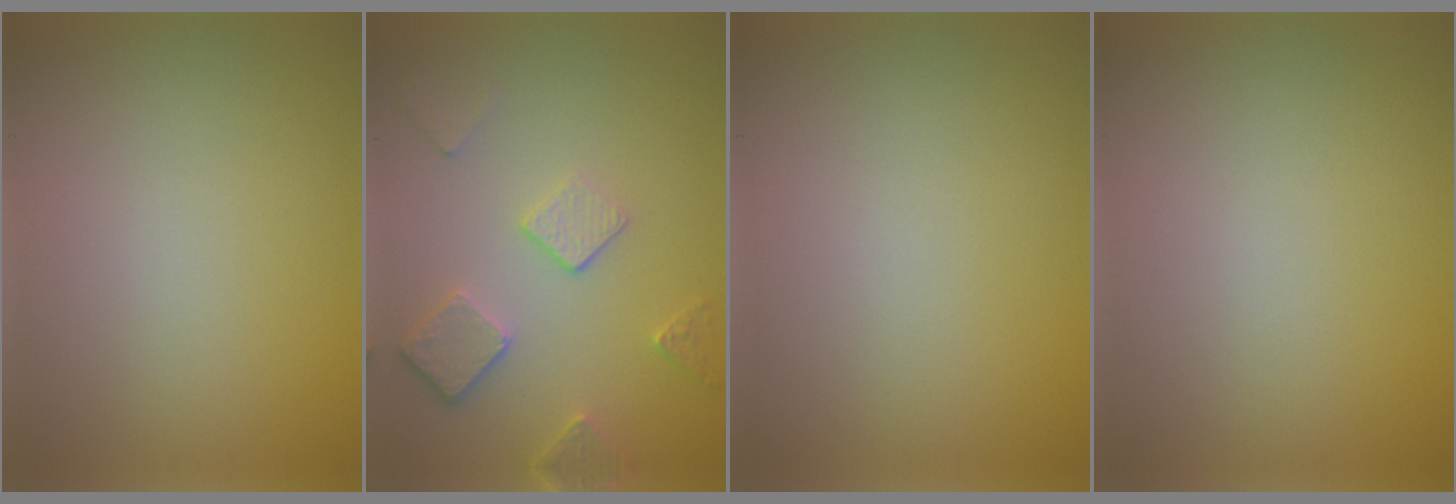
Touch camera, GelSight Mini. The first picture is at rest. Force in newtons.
{"total": 3.5, "press": 2.9, "slide": 2.0}
{"total": 0.0}
{"total": 0.0}